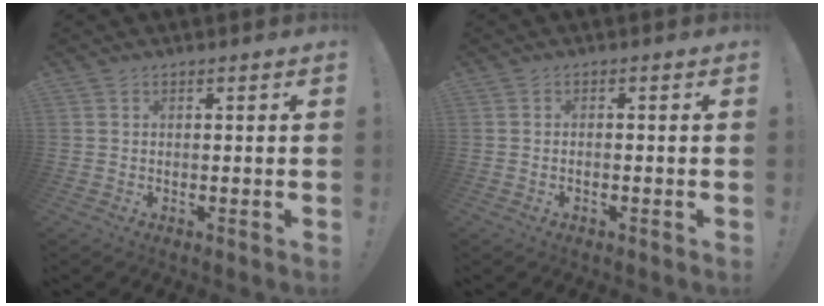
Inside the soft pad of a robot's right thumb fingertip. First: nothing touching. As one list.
[{"total": 0.8, "force": [-0.6, 0.2, 0.4], "torque": [-0.006, 0.002, -0.011]}]